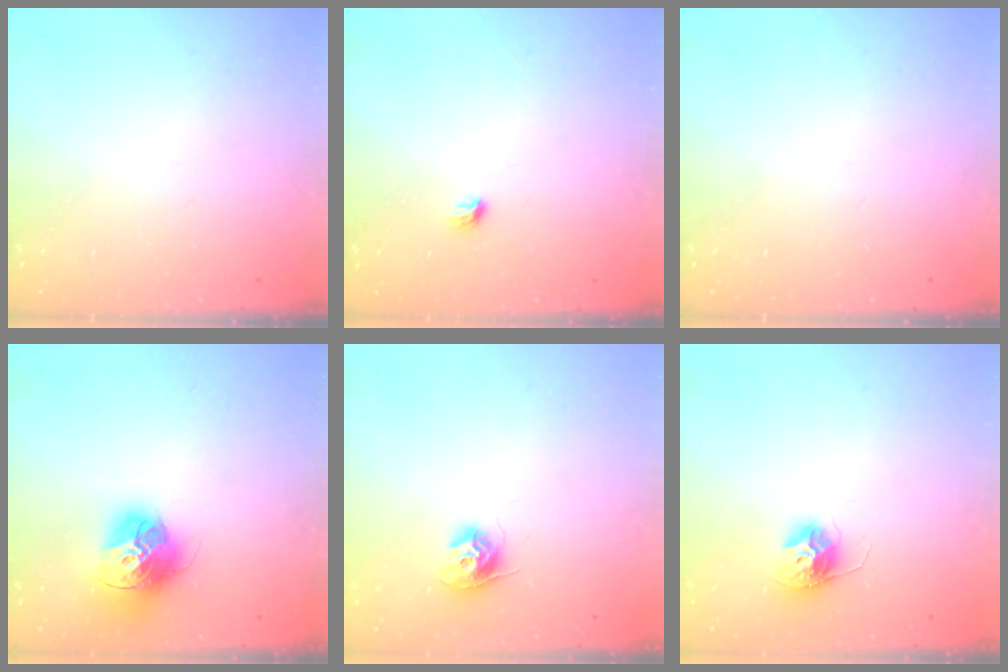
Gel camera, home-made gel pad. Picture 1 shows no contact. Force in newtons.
{"total": 3.7, "press": 3.6, "slide": 1.0}
{"total": 0.0}
{"total": 15.9, "press": 15.8, "slide": 1.7}
{"total": 9.7, "press": 9.7, "slide": 0.5}
{"total": 10.7, "press": 10.7, "slide": 0.7}